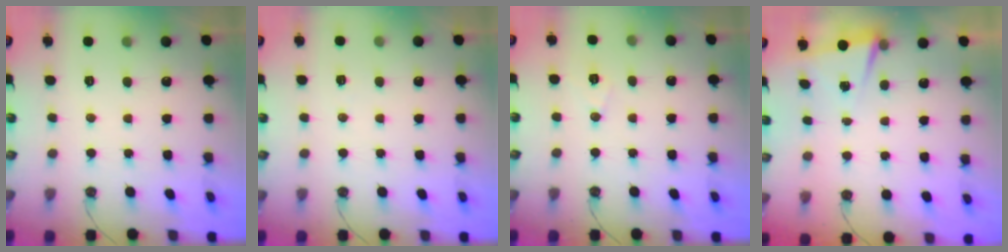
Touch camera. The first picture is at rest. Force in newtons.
{"total": 4.6, "press": 1.9, "slide": 4.2}
{"total": 7.1, "press": 5.5, "slide": 4.5}
{"total": 2.8, "press": 1.8, "slide": 2.2}